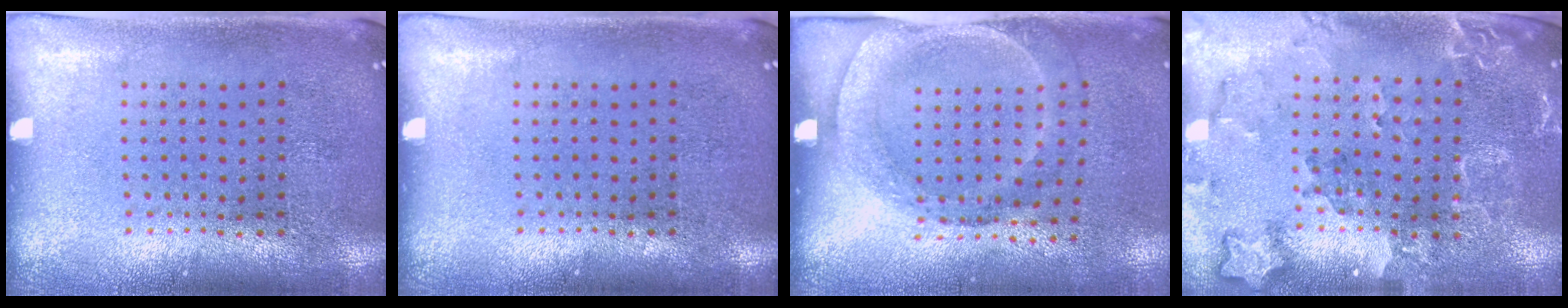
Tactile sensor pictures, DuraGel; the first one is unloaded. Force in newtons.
{"total": 0.0}
{"total": 1.8, "press": 1.2, "slide": 1.4}
{"total": 2.0, "press": 1.9, "slide": 0.7}